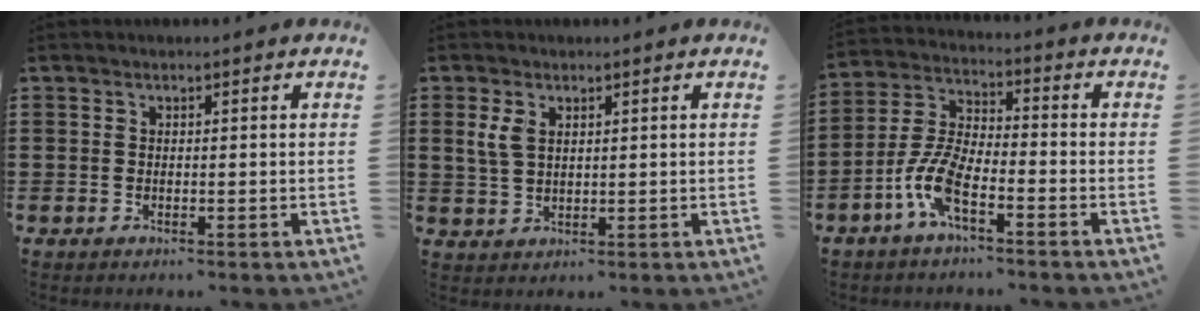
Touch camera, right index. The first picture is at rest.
{"total": 3.5, "force": [1.4, 2.2, 2.3], "torque": [-0.061, 0.006, 0.023]}
{"total": 7.9, "force": [-4.2, 2.2, 6.3], "torque": [-0.161, -0.017, -0.085]}